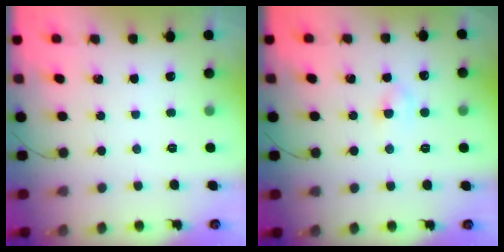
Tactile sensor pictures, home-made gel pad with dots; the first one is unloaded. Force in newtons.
{"total": 2.8, "press": 2.6, "slide": 1.0}